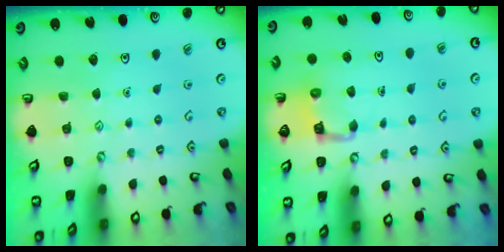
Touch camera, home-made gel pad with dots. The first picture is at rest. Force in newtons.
{"total": 2.8, "press": 2.8, "slide": 0.2}